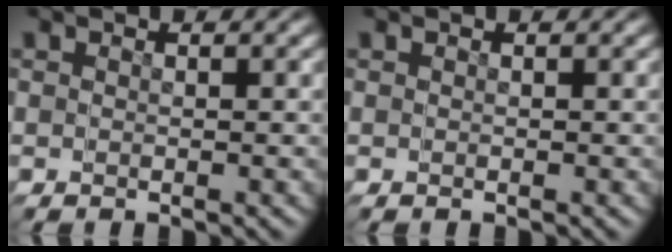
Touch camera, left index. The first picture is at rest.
{"total": 0.0}